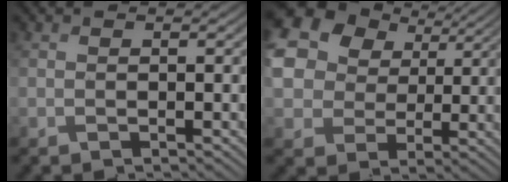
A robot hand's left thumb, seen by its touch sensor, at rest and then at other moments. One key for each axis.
{"total": 17.3, "fx": 6.6, "fy": 13.9, "fz": 7.9, "tx": -0.262, "ty": 0.034, "tz": 0.129}